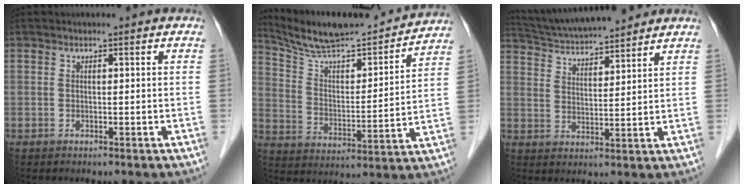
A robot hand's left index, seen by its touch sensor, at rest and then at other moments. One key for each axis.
{"total": 19.6, "fx": 18.3, "fy": 1.9, "fz": 6.8, "tx": -0.117, "ty": -0.001, "tz": 0.285}
{"total": 13.5, "fx": 12.5, "fy": 1.2, "fz": 5.1, "tx": -0.094, "ty": 0.024, "tz": 0.206}